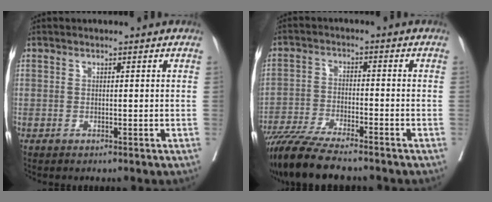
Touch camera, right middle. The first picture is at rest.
{"total": 11.7, "force": [-9.9, 1.1, 6.0], "torque": [-0.103, -0.032, -0.166]}